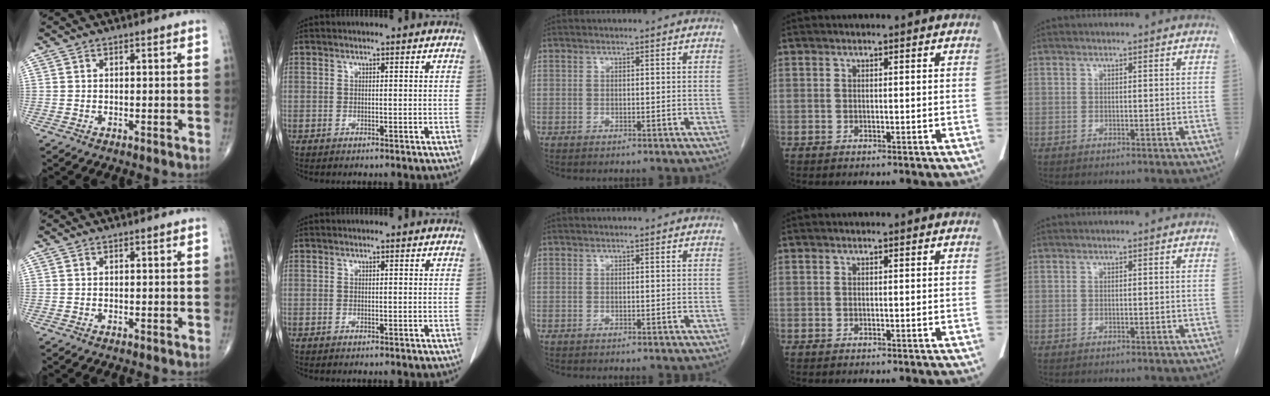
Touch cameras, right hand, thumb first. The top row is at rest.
{}